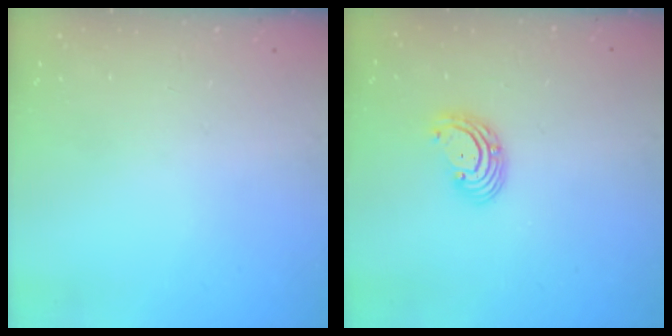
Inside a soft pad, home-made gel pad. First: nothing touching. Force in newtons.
{"total": 3.9, "press": 3.9, "slide": 0.3}